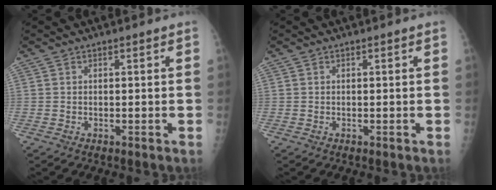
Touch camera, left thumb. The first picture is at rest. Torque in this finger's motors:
{"motor_torque": [0.00, 0.00, -0.01, -0.01, 0.00]}